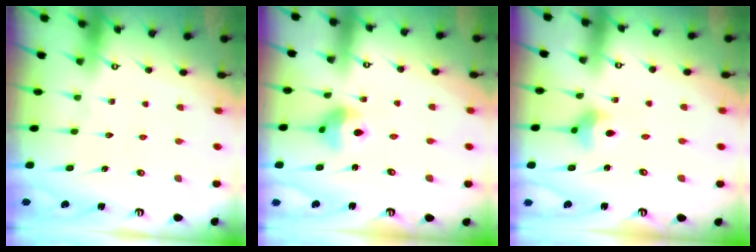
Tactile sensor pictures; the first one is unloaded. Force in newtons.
{"total": 8.5, "press": 8.5, "slide": 0.4}
{"total": 4.5, "press": 4.4, "slide": 0.6}